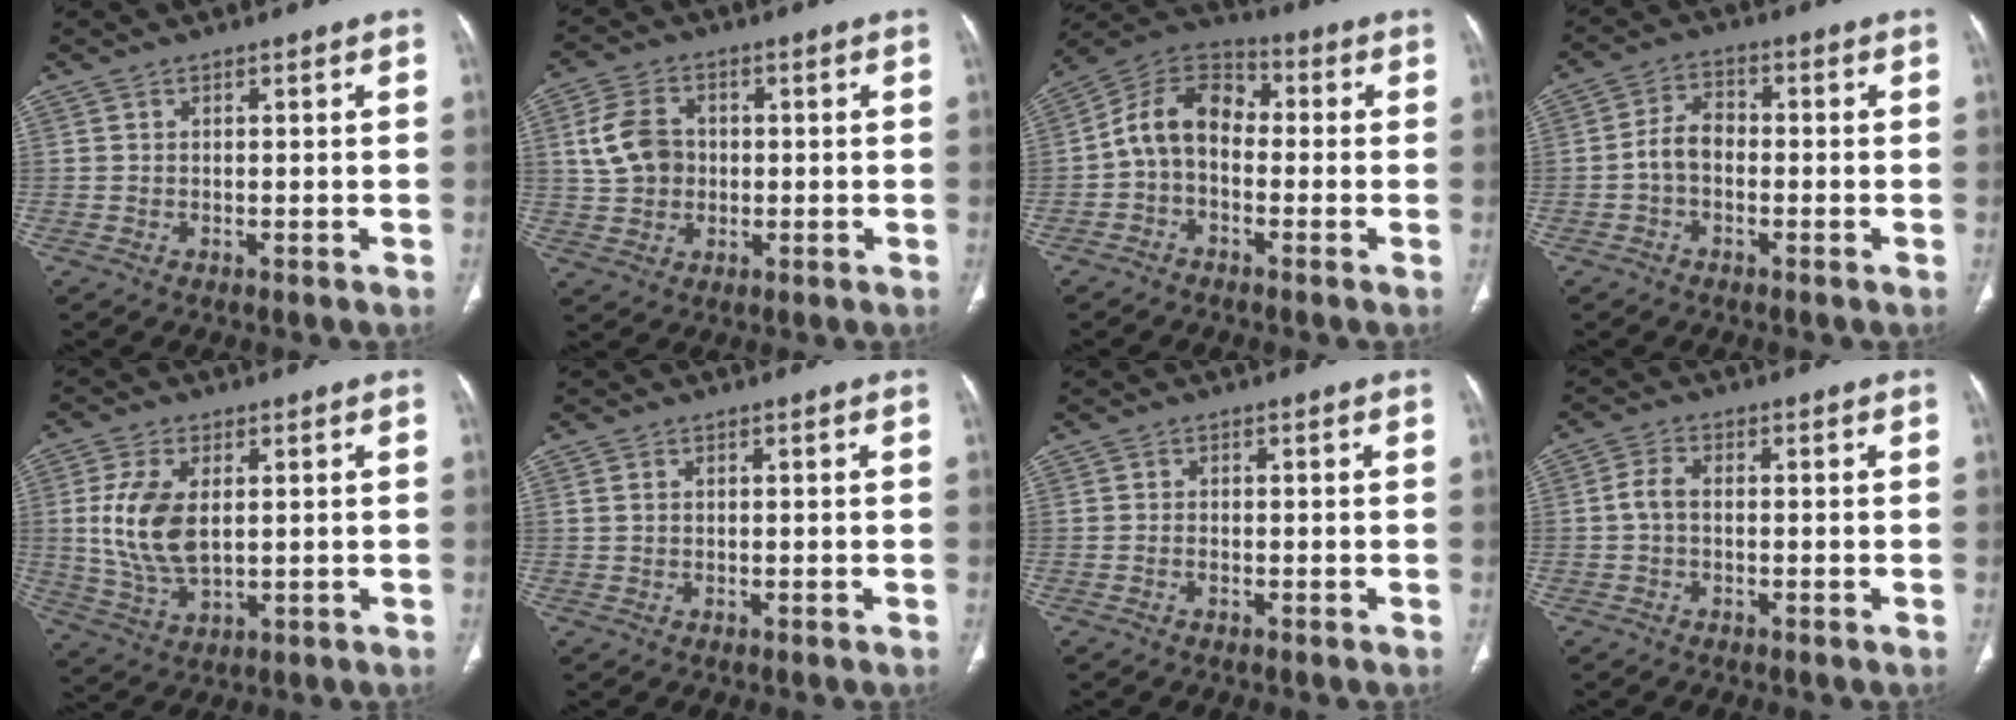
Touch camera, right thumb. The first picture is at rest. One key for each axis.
{"total": 8.6, "fx": 0.9, "fy": 6.8, "fz": 5.1, "tx": -0.084, "ty": 0.008, "tz": 0.017}
{"total": 10.2, "fx": -1.2, "fy": 7.2, "fz": 7.2, "tx": -0.112, "ty": 0.036, "tz": -0.040}
{"total": 5.1, "fx": -1.2, "fy": 3.4, "fz": 3.6, "tx": -0.059, "ty": 0.020, "tz": -0.031}
{"total": 11.3, "fx": 1.5, "fy": 6.3, "fz": 9.3, "tx": -0.195, "ty": -0.011, "tz": 0.037}
{"total": 1.1, "fx": 0.3, "fy": 0.7, "fz": 0.7, "tx": -0.019, "ty": 0.002, "tz": 0.009}
{"total": 0.7, "fx": -0.3, "fy": 0.4, "fz": 0.5, "tx": -0.010, "ty": 0.003, "tz": -0.006}
{"total": 3.2, "fx": -0.3, "fy": 1.9, "fz": 2.6, "tx": -0.054, "ty": 0.008, "tz": -0.011}